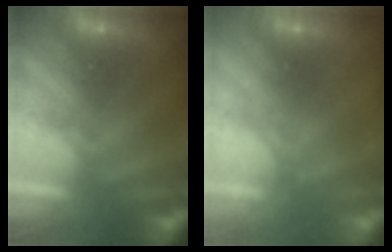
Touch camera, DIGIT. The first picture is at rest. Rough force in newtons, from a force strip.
{"total": 2.2}